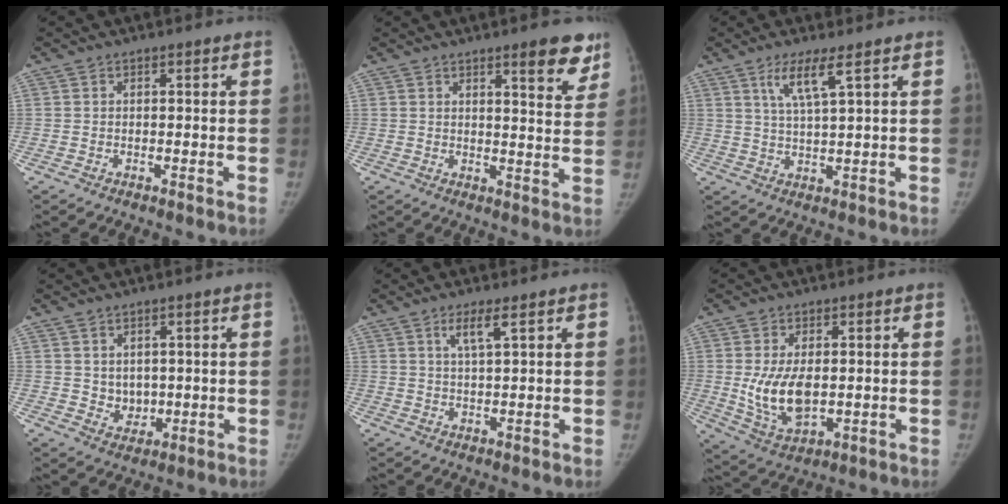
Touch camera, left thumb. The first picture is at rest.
{"total": 7.9, "force": [5.3, 1.9, 5.5], "torque": [-0.046, -0.032, 0.068]}
{"total": 5.7, "force": [3.2, 0.2, 4.7], "torque": [-0.099, -0.022, 0.067]}
{"total": 3.8, "force": [1.0, 3.1, 1.9], "torque": [-0.017, -0.014, 0.032]}
{"total": 3.5, "force": [2.0, 0.2, 2.9], "torque": [-0.063, -0.011, 0.041]}
{"total": 10.1, "force": [0.2, 5.6, 8.4], "torque": [-0.150, -0.016, 0.021]}